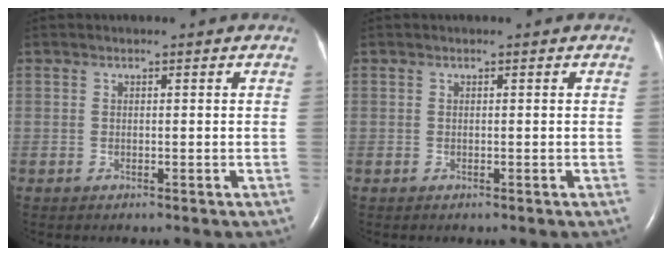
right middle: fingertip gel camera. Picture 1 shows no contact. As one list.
[{"total": 0.0}]